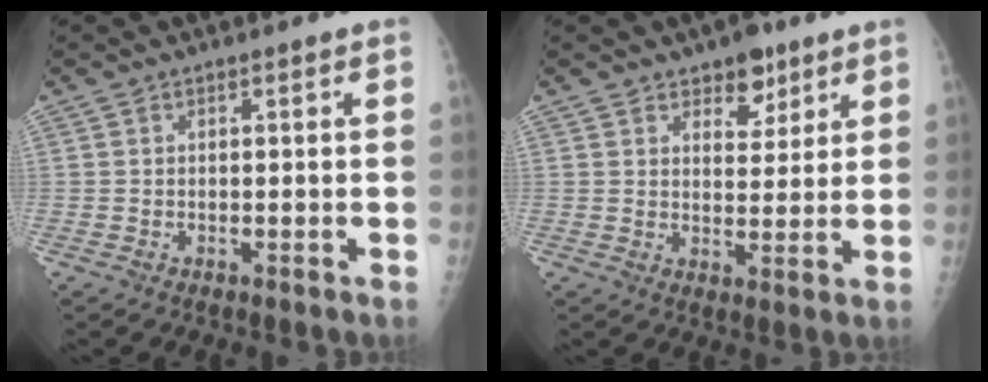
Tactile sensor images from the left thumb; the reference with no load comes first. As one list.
[{"total": 6.1, "force": [4.1, 3.6, 2.9], "torque": [-0.011, -0.024, 0.060]}]